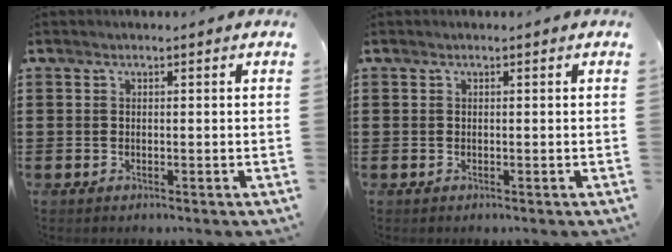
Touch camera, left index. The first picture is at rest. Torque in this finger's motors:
{"motor_torque": [0.05, 0.00, -0.01, -0.01]}